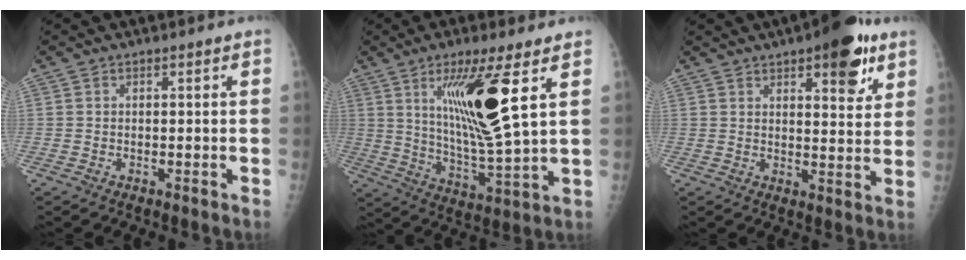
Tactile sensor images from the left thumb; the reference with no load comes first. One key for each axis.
{"total": 16.2, "fx": 6.1, "fy": 2.2, "fz": 14.8, "tx": -0.273, "ty": -0.049, "tz": 0.116}
{"total": 11.9, "fx": 6.5, "fy": 4.3, "fz": 8.9, "tx": -0.087, "ty": -0.026, "tz": 0.083}